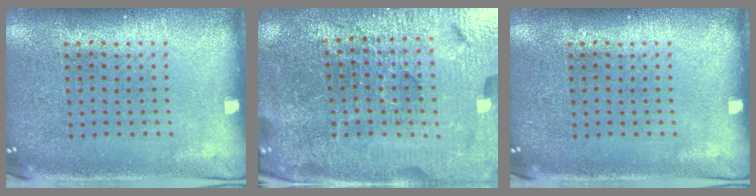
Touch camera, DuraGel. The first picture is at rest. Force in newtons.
{"total": 5.2, "press": 4.9, "slide": 1.7}
{"total": 0.0}